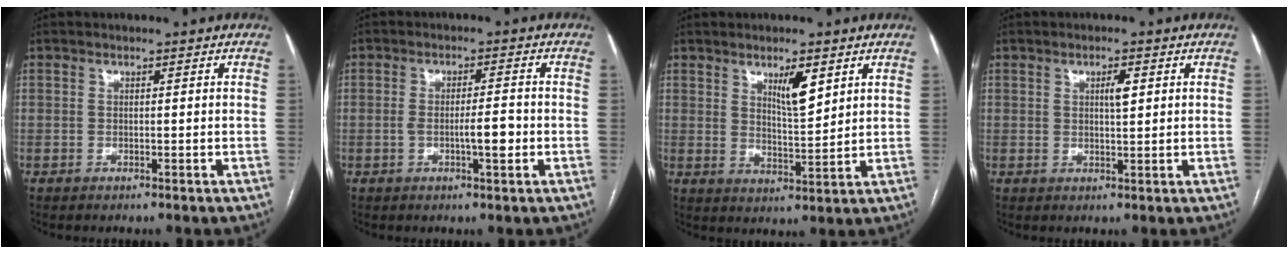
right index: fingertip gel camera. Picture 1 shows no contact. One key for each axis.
{"total": 4.1, "fx": -1.1, "fy": 0.5, "fz": 3.9, "tx": -0.065, "ty": 0.002, "tz": -0.016}
{"total": 5.4, "fx": 2.9, "fy": 1.2, "fz": 4.4, "tx": -0.078, "ty": -0.006, "tz": 0.054}
{"total": 2.3, "fx": 0.7, "fy": 0.6, "fz": 2.1, "tx": -0.035, "ty": 0.000, "tz": 0.012}